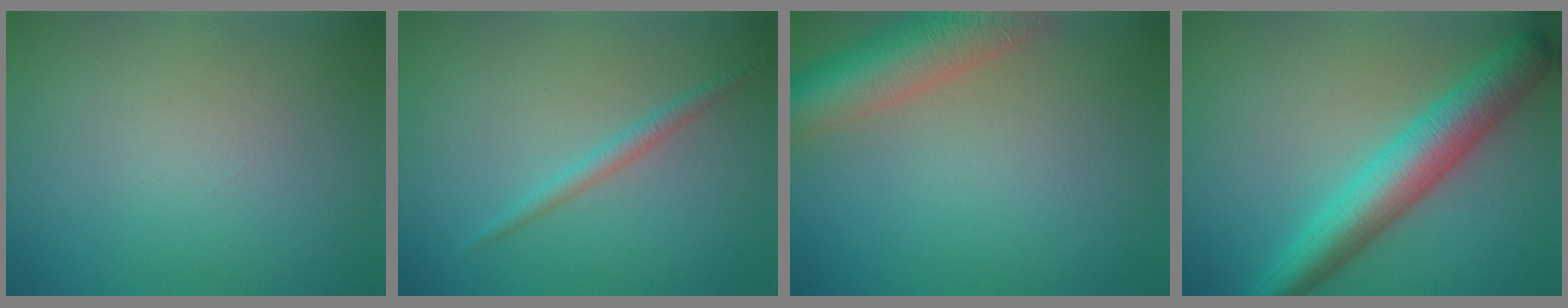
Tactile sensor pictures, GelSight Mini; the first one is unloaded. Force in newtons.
{"total": 1.5, "press": 1.5, "slide": 0.1}
{"total": 7.7, "press": 7.7, "slide": 0.5}
{"total": 6.7, "press": 6.7, "slide": 0.0}